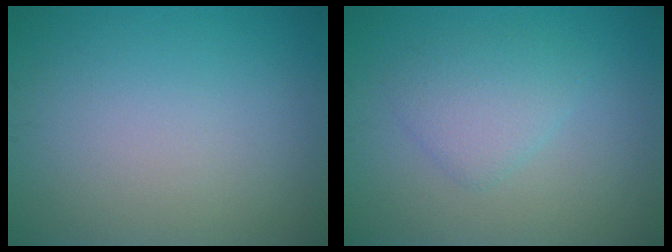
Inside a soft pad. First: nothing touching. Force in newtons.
{"total": 2.7, "press": 2.7, "slide": 0.0}